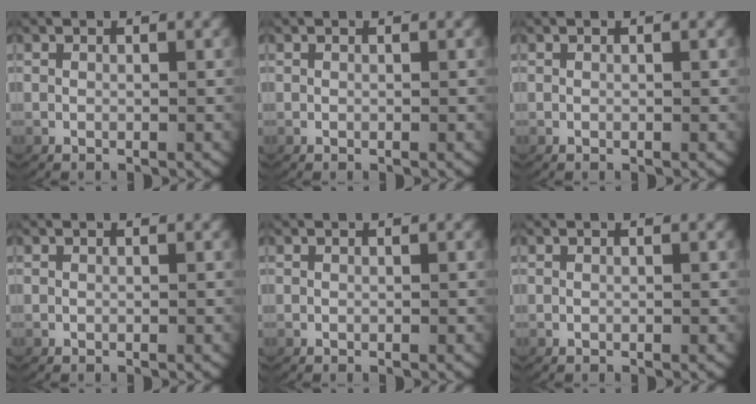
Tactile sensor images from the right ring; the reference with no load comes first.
{"total": 0.0}
{"total": 0.0}
{"total": 0.0}
{"total": 0.0}
{"total": 0.0}